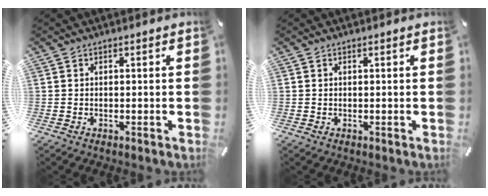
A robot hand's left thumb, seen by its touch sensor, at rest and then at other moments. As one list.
[{"total": 0.0}]